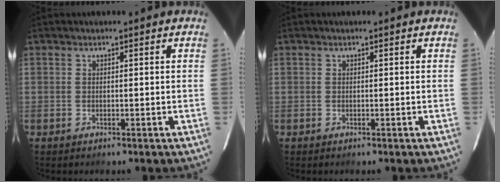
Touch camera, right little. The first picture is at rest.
{"total": 0.0}